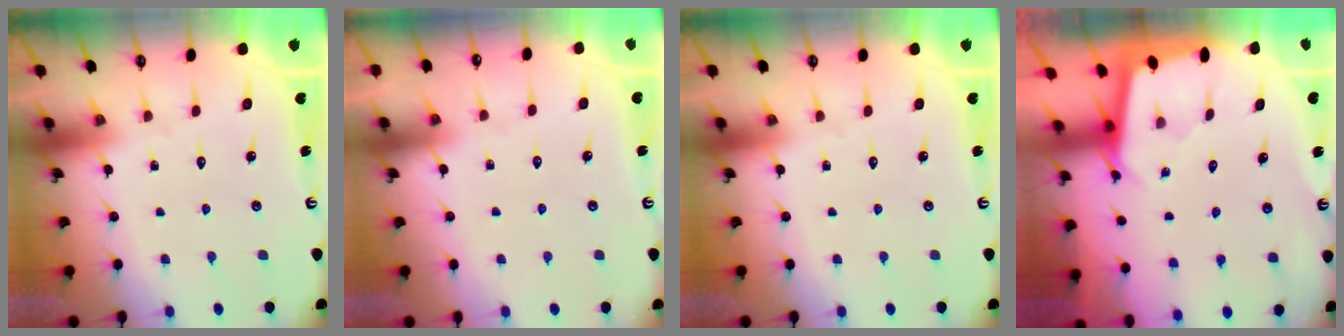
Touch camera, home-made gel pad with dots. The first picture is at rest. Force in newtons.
{"total": 1.9, "press": 1.9, "slide": 0.3}
{"total": 0.0}
{"total": 1.8, "press": 1.8, "slide": 0.2}